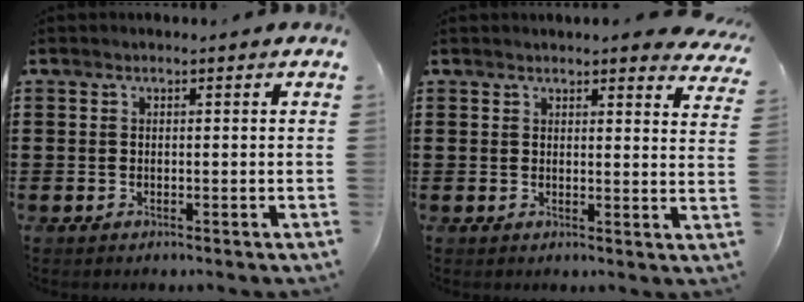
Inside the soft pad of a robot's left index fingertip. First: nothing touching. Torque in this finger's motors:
{"motor_torque": [1.20, -0.94, 0.26, 0.08]}